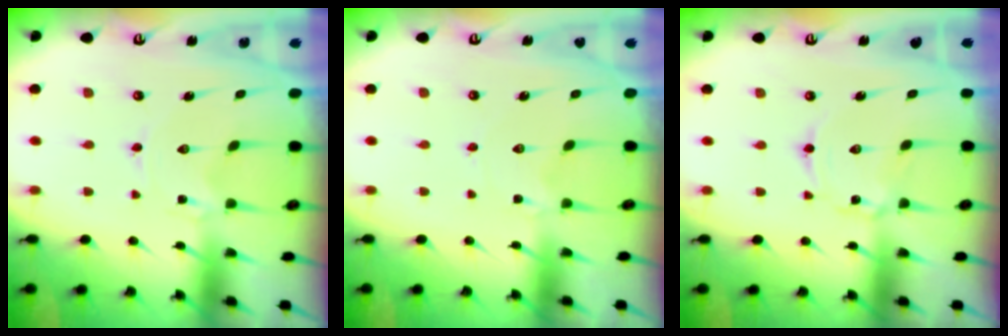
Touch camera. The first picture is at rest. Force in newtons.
{"total": 0.9, "press": 0.9, "slide": 0.1}
{"total": 2.0, "press": 2.0, "slide": 0.2}